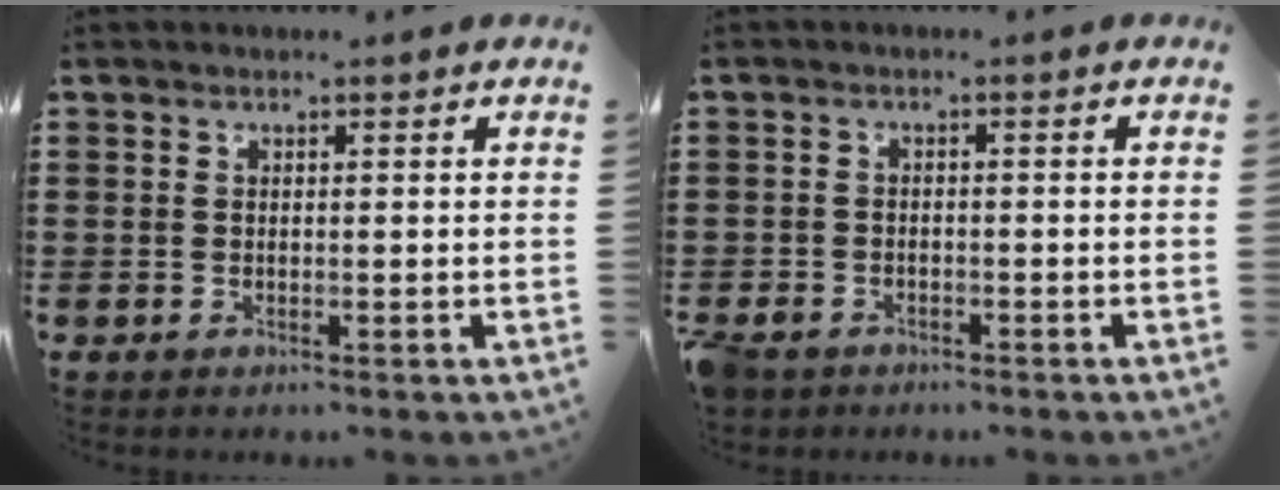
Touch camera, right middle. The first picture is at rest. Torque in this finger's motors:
{"motor_torque": [2.14, 0.00, 0.16, 0.11]}